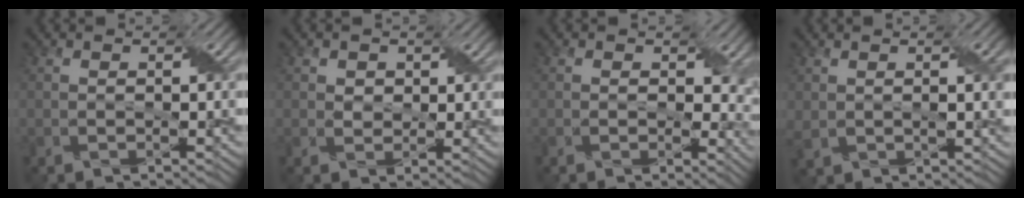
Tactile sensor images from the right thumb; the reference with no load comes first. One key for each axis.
{"total": 2.0, "fx": 0.9, "fy": 1.6, "fz": 0.7, "tx": -0.020, "ty": -0.002, "tz": 0.011}
{"total": 5.6, "fx": 0.6, "fy": 3.9, "fz": 4.0, "tx": -0.053, "ty": -0.018, "tz": 0.014}
{"total": 3.3, "fx": 0.8, "fy": 1.6, "fz": 2.8, "tx": -0.062, "ty": 0.001, "tz": 0.019}